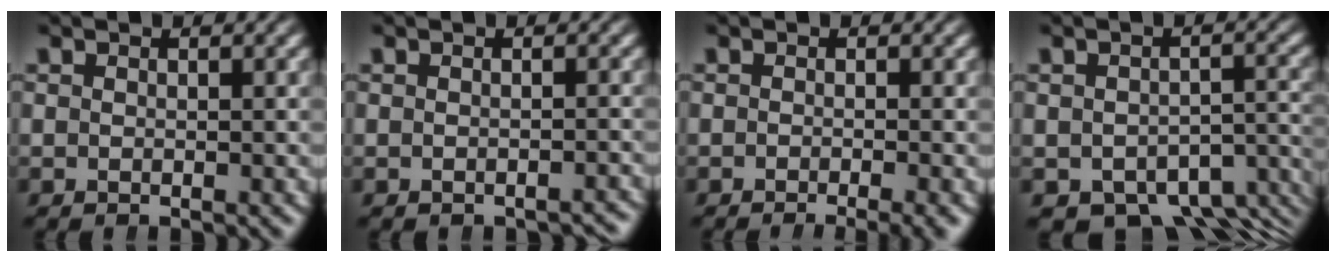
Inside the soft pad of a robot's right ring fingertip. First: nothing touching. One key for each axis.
{"total": 1.4, "fx": -1.4, "fy": 0.2, "fz": -0.2, "tx": 0.000, "ty": -0.005, "tz": -0.016}
{"total": 2.5, "fx": -2.2, "fy": -0.2, "fz": 1.3, "tx": -0.003, "ty": -0.002, "tz": -0.032}
{"total": 9.0, "fx": -6.3, "fy": 5.0, "fz": 4.0, "tx": -0.034, "ty": -0.028, "tz": -0.085}